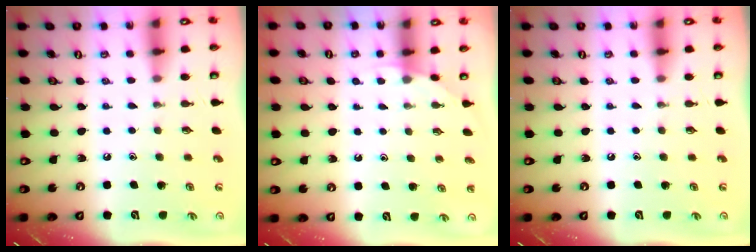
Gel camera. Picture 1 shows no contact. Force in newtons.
{"total": 2.7, "press": 2.7, "slide": 0.1}
{"total": 0.0}